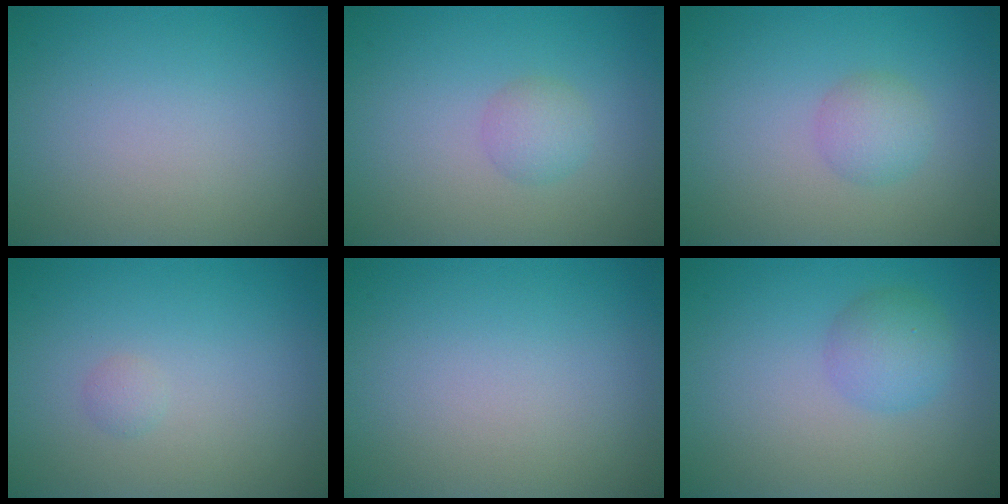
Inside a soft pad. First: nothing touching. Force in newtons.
{"total": 1.5, "press": 1.5, "slide": 0.0}
{"total": 2.0, "press": 2.0, "slide": 0.2}
{"total": 0.6, "press": 0.6, "slide": 0.0}
{"total": 0.0}
{"total": 2.6, "press": 2.6, "slide": 0.1}